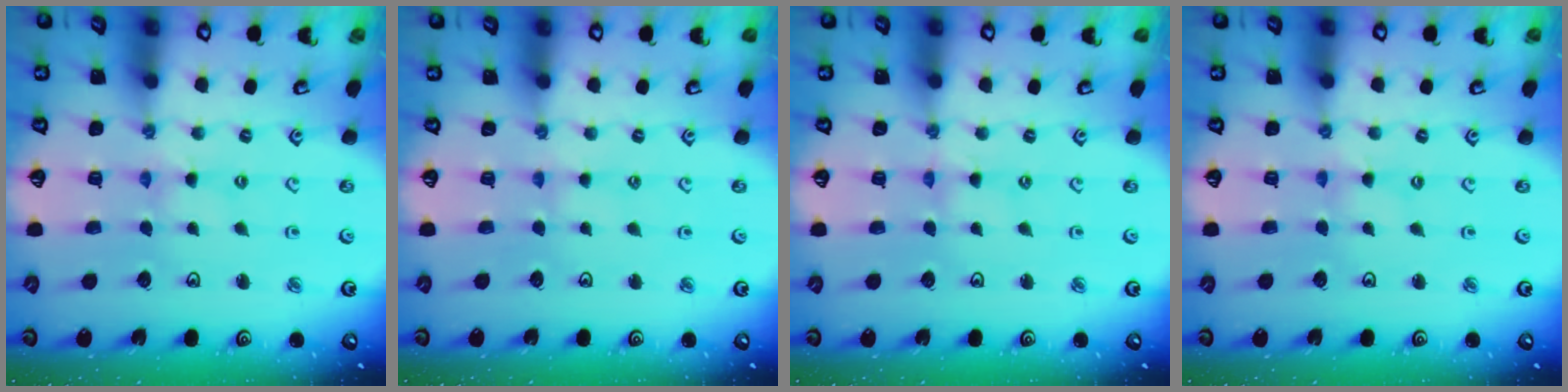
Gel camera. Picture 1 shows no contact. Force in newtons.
{"total": 1.7, "press": 1.7, "slide": 0.4}
{"total": 0.0}
{"total": 0.0}